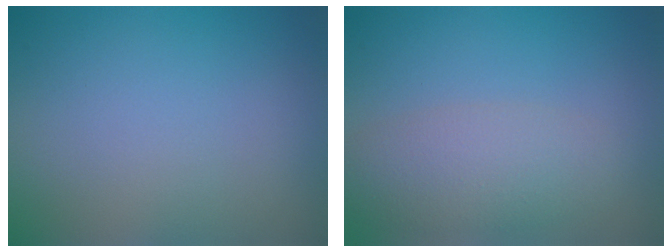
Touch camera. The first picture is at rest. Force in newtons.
{"total": 4.5, "press": 4.4, "slide": 0.4}